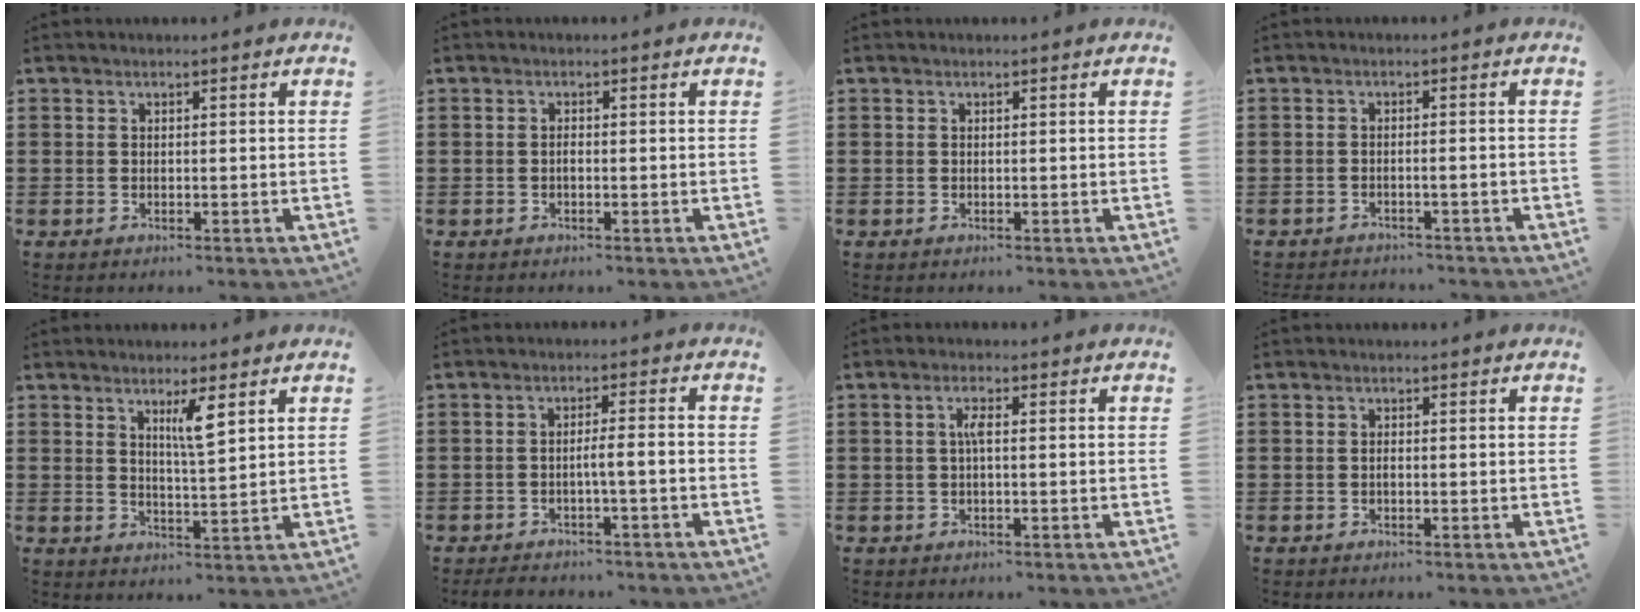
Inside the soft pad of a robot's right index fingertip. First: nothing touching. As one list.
[{"total": 0.8, "force": [-0.3, 0.2, 0.6], "torque": [-0.015, -0.004, -0.005]}, {"total": 0.0}, {"total": 1.6, "force": [-1.5, 0.2, 0.4], "torque": [-0.013, 0.000, -0.031]}, {"total": 4.0, "force": [2.1, 0.5, 3.4], "torque": [-0.065, -0.002, 0.032]}, {"total": 3.2, "force": [-2.2, 0.2, 2.3], "torque": [-0.043, -0.001, -0.044]}, {"total": 2.4, "force": [0.1, 0.5, 2.4], "torque": [-0.046, 0.003, -0.001]}, {"total": 0.6, "force": [-0.2, 0.2, 0.5], "torque": [-0.011, -0.003, -0.004]}]